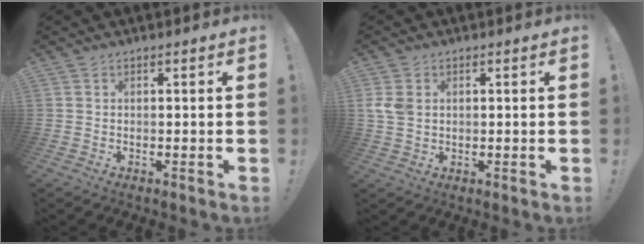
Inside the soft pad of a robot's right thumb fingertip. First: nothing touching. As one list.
[{"total": 4.4, "force": [1.3, 3.3, 2.6], "torque": [-0.044, -0.003, 0.025]}]